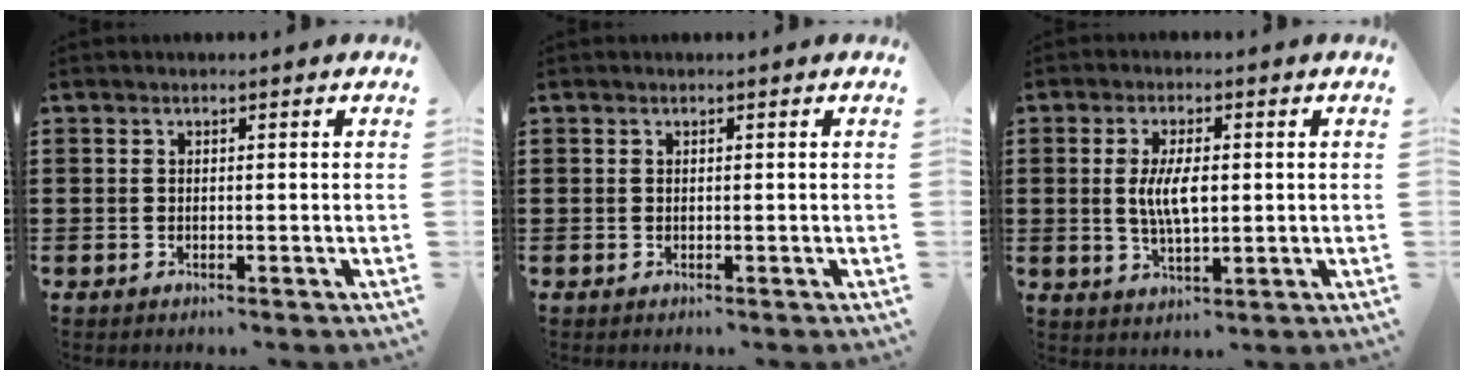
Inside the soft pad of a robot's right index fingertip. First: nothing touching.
{"total": 0.0}
{"total": 6.0, "force": [0.3, 2.2, 5.6], "torque": [-0.122, 0.001, -0.001]}